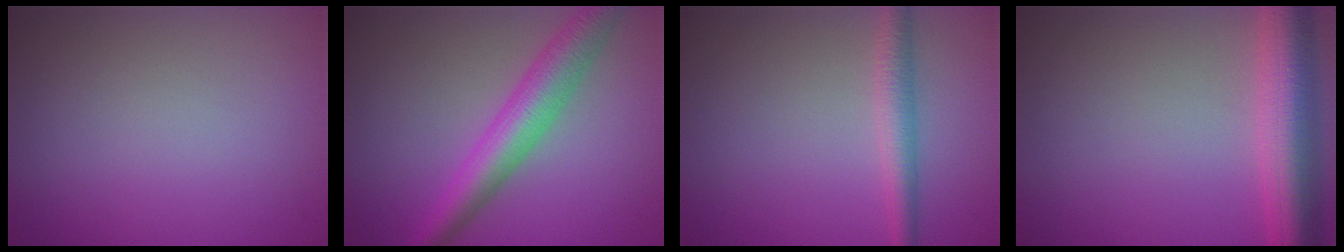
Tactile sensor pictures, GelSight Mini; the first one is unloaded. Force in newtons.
{"total": 5.5, "press": 5.5, "slide": 0.1}
{"total": 2.7, "press": 2.7, "slide": 0.0}
{"total": 7.4, "press": 7.4, "slide": 0.4}